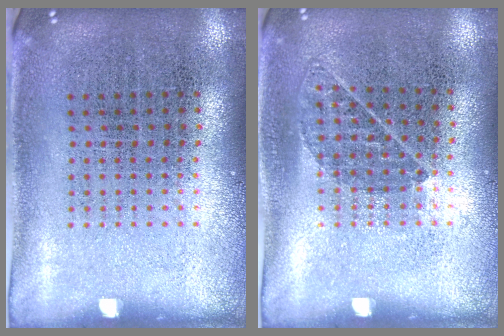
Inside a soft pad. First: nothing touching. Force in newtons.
{"total": 0.8, "press": 0.6, "slide": 0.5}